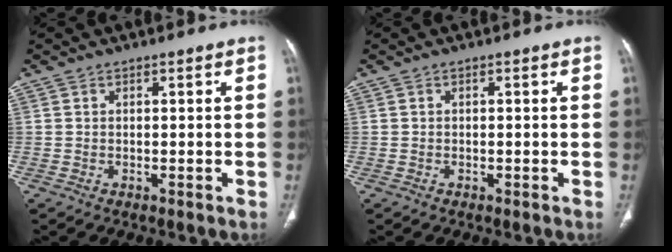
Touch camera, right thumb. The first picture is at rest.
{"total": 0.0}